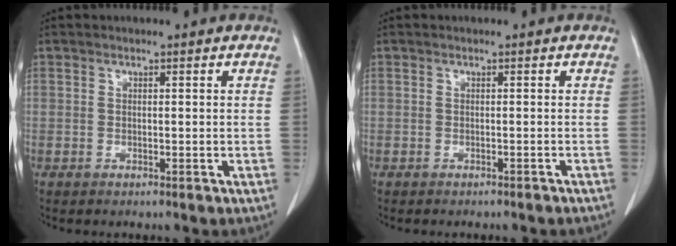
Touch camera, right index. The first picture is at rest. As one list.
[{"total": 2.2, "force": [-2.0, 0.0, 0.8], "torque": [-0.012, 0.001, -0.023]}]